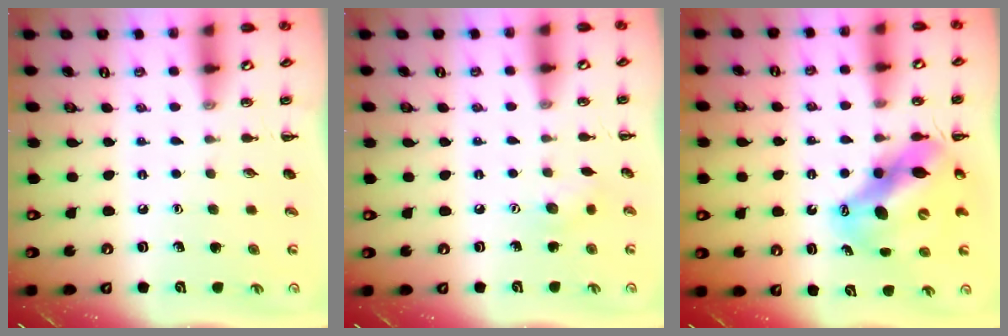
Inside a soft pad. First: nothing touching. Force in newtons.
{"total": 5.1, "press": 5.1, "slide": 0.9}
{"total": 13.5, "press": 13.1, "slide": 3.5}